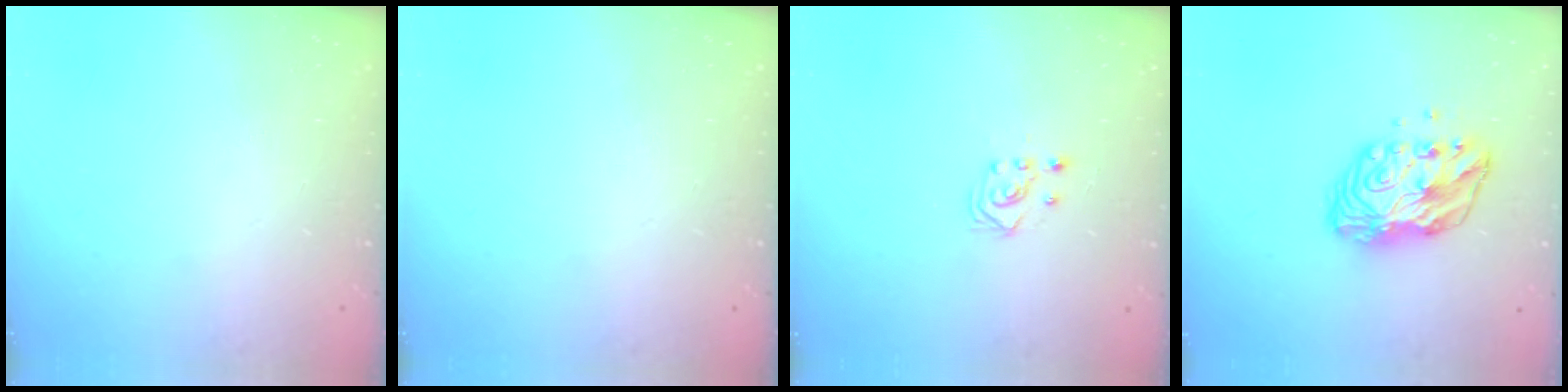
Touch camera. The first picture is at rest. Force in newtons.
{"total": 0.0}
{"total": 2.9, "press": 2.7, "slide": 1.0}
{"total": 11.2, "press": 11.2, "slide": 0.9}